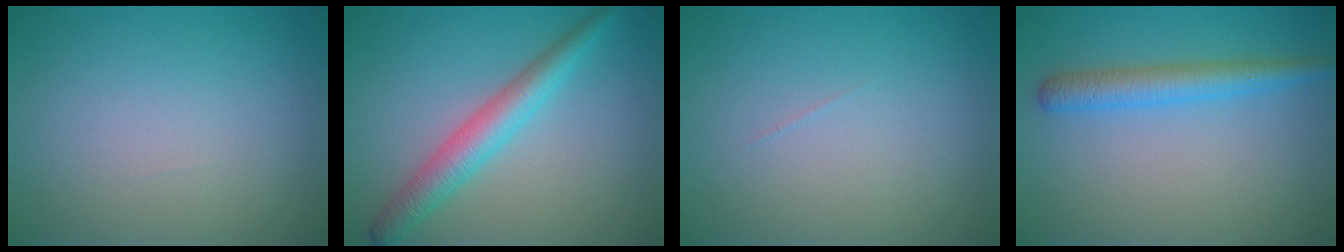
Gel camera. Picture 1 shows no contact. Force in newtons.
{"total": 4.0, "press": 4.0, "slide": 0.1}
{"total": 0.0}
{"total": 3.2, "press": 3.2, "slide": 0.1}